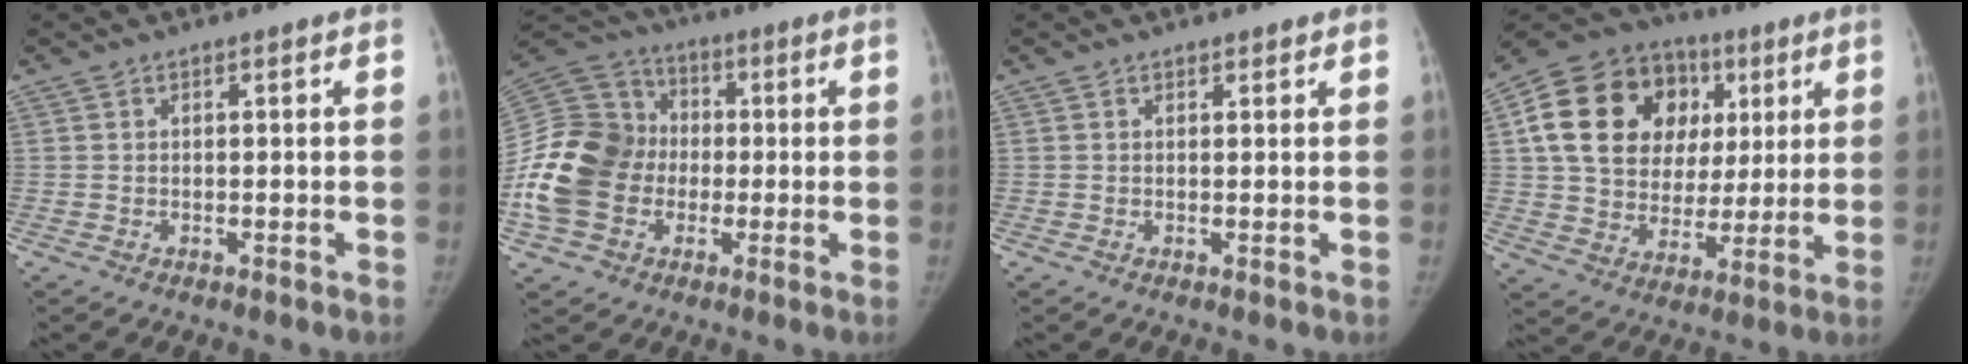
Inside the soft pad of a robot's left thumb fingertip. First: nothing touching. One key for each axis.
{"total": 19.8, "fx": -3.1, "fy": 16.1, "fz": 11.1, "tx": -0.235, "ty": 0.034, "tz": -0.057}
{"total": 0.8, "fx": 0.6, "fy": 0.5, "fz": 0.1, "tx": 0.005, "ty": -0.004, "tz": 0.006}
{"total": 22.7, "fx": 6.2, "fy": 17.5, "fz": 13.0, "tx": -0.201, "ty": 0.025, "tz": 0.108}